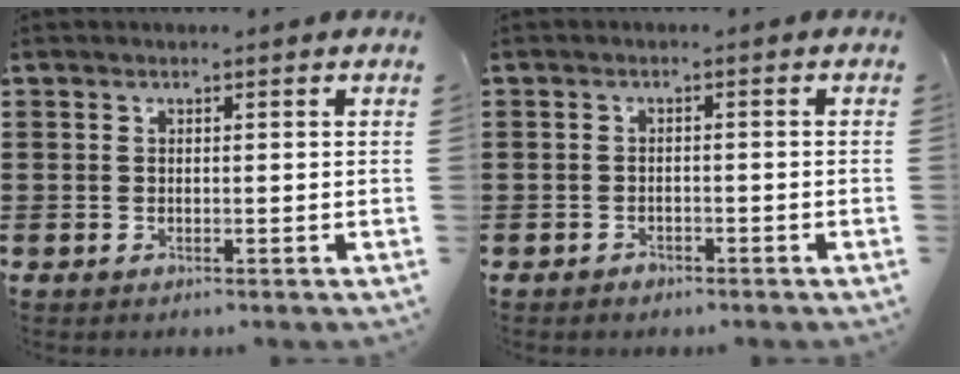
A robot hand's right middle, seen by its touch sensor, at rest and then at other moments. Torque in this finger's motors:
{"motor_torque": [1.27, 0.87, 0.01, -0.01]}